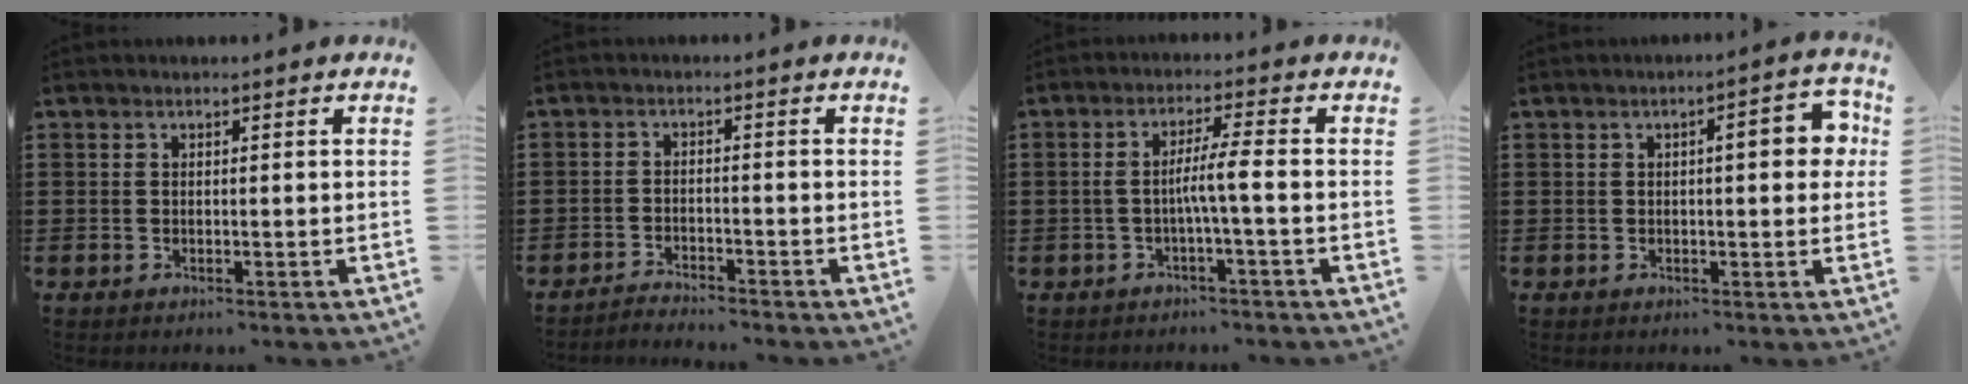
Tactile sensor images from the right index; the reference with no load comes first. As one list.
[{"total": 2.4, "force": [-2.4, 0.0, -0.1], "torque": [-0.006, 0.002, -0.051]}, {"total": 4.6, "force": [-0.9, -0.1, 4.5], "torque": [-0.083, -0.003, -0.021]}, {"total": 5.3, "force": [0.8, 1.4, 5.0], "torque": [-0.063, -0.001, 0.003]}]